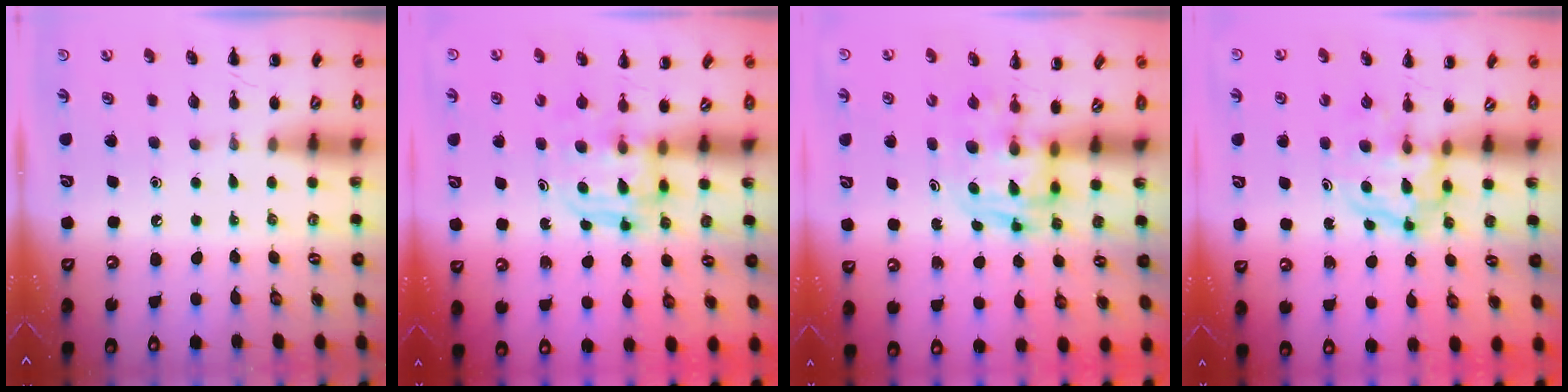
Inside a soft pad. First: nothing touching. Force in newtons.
{"total": 3.8, "press": 3.8, "slide": 0.2}
{"total": 2.7, "press": 2.7, "slide": 0.5}
{"total": 3.8, "press": 3.8, "slide": 0.4}